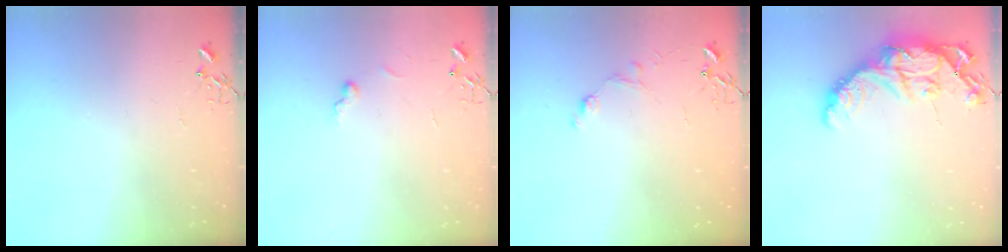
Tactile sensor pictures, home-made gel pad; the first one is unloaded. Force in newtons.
{"total": 5.6, "press": 5.6, "slide": 0.5}
{"total": 7.3, "press": 7.3, "slide": 0.8}
{"total": 17.0, "press": 17.0, "slide": 1.3}